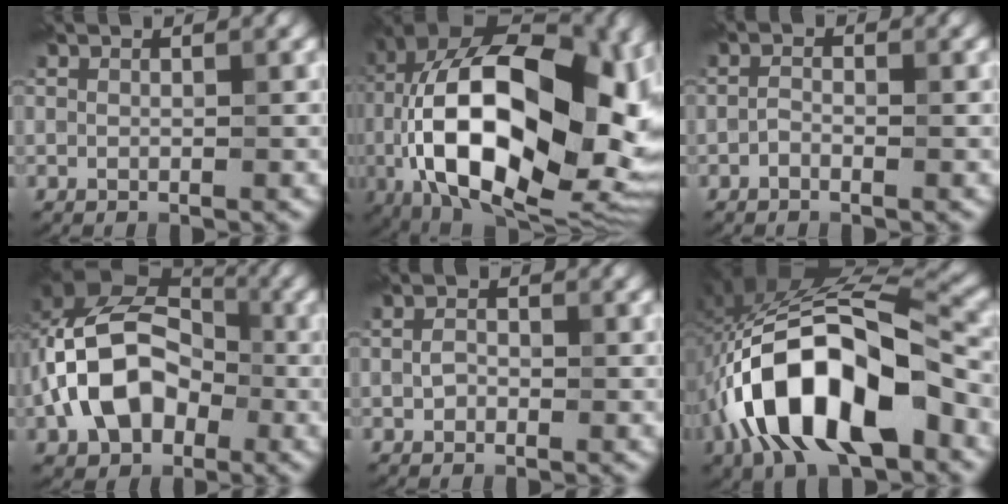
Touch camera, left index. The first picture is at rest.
{"total": 21.1, "force": [-1.8, 11.0, 18.0], "torque": [-0.334, 0.012, -0.029]}
{"total": 0.8, "force": [-0.6, 0.2, 0.5], "torque": [-0.013, 0.010, -0.014]}
{"total": 11.6, "force": [-2.3, 8.1, 8.1], "torque": [-0.148, 0.007, -0.052]}
{"total": 1.0, "force": [-0.4, 0.6, 0.6], "torque": [-0.015, 0.009, -0.011]}
{"total": 13.5, "force": [-5.0, 6.3, 10.8], "torque": [-0.190, 0.019, -0.091]}